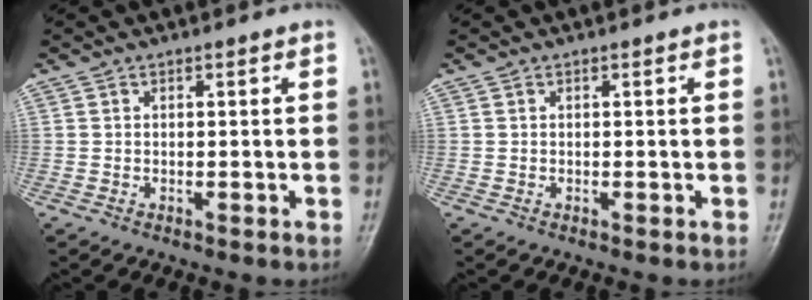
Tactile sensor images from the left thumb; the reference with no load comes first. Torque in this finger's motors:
{"motor_torque": [-0.01, 0.01, 0.00, -0.06, 0.00]}